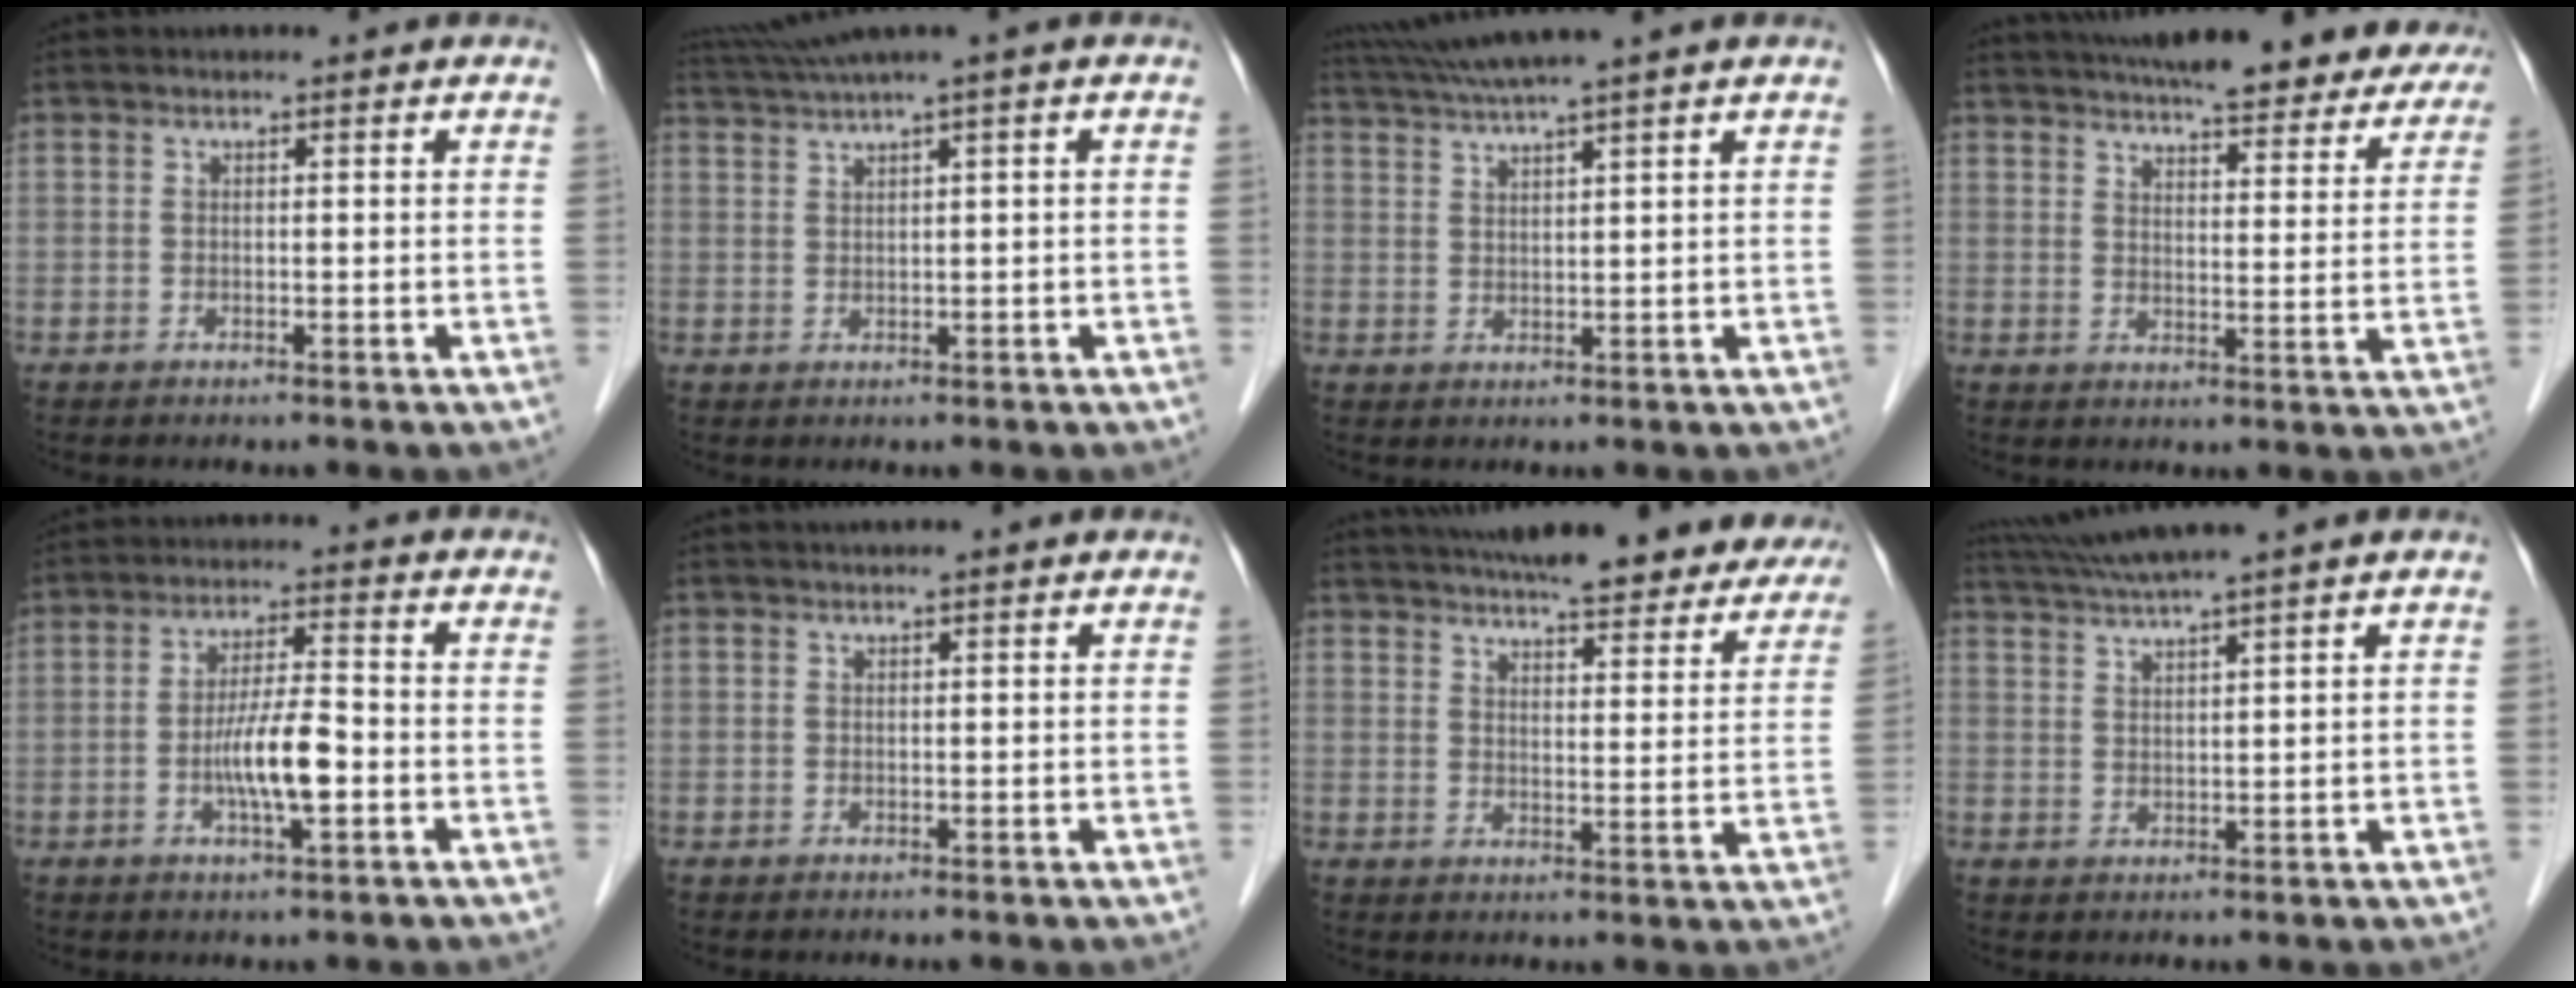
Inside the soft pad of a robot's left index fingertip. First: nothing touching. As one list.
[{"total": 4.1, "force": [2.7, -1.1, 2.9], "torque": [-0.064, 0.021, 0.056]}, {"total": 6.1, "force": [5.1, -1.8, 2.9], "torque": [-0.054, 0.018, 0.096]}, {"total": 26.1, "force": [23.0, 5.5, 11.1], "torque": [-0.171, -0.011, 0.280]}, {"total": 6.9, "force": [-2.0, 0.8, 6.5], "torque": [-0.130, -0.002, -0.038]}, {"total": 0.6, "force": [0.5, 0.0, 0.4], "torque": [-0.008, 0.010, 0.009]}, {"total": 25.3, "force": [22.2, 5.3, 10.9], "torque": [-0.168, -0.004, 0.272]}, {"total": 6.2, "force": [5.2, -1.8, 2.8], "torque": [-0.054, 0.016, 0.099]}]